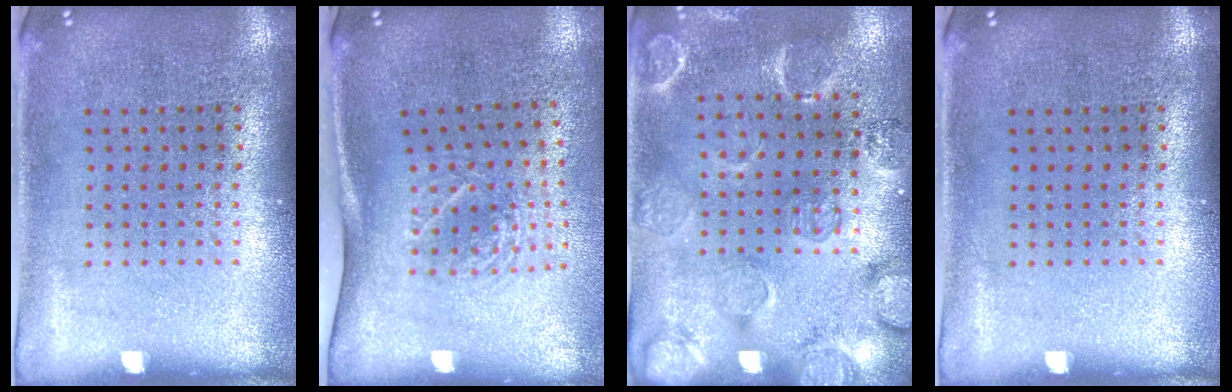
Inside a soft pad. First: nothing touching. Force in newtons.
{"total": 1.8, "press": 1.3, "slide": 1.4}
{"total": 2.5, "press": 2.2, "slide": 1.3}
{"total": 0.0}